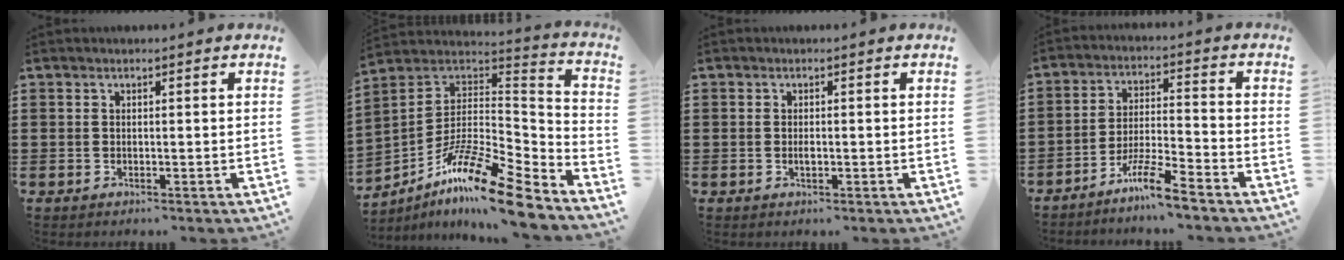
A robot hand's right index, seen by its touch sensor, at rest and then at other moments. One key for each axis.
{"total": 15.0, "fx": -10.4, "fy": 2.7, "fz": 10.4, "tx": -0.185, "ty": 0.023, "tz": -0.191}
{"total": 1.1, "fx": -0.2, "fy": 0.5, "fz": 1.0, "tx": -0.020, "ty": -0.001, "tz": -0.003}
{"total": 7.2, "fx": -5.9, "fy": 0.2, "fz": 4.1, "tx": -0.086, "ty": -0.002, "tz": -0.112}